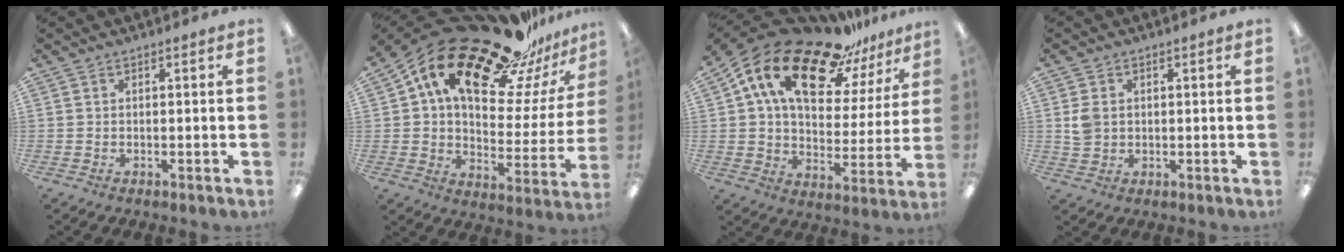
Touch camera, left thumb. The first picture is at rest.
{"total": 24.2, "force": [19.4, 8.9, 11.4], "torque": [-0.193, -0.138, 0.331]}
{"total": 20.4, "force": [14.5, 9.9, 10.3], "torque": [-0.187, -0.091, 0.252]}
{"total": 3.9, "force": [0.6, 3.2, 2.1], "torque": [-0.035, 0.004, 0.010]}